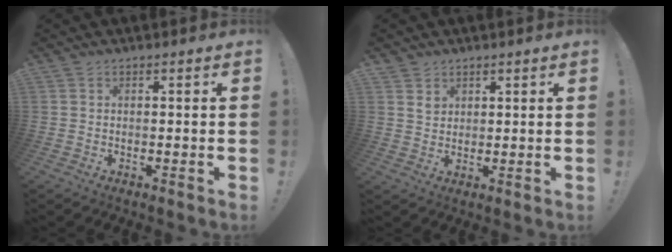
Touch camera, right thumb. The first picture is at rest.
{"total": 4.2, "force": [2.6, 3.3, 0.3], "torque": [0.010, -0.025, 0.047]}